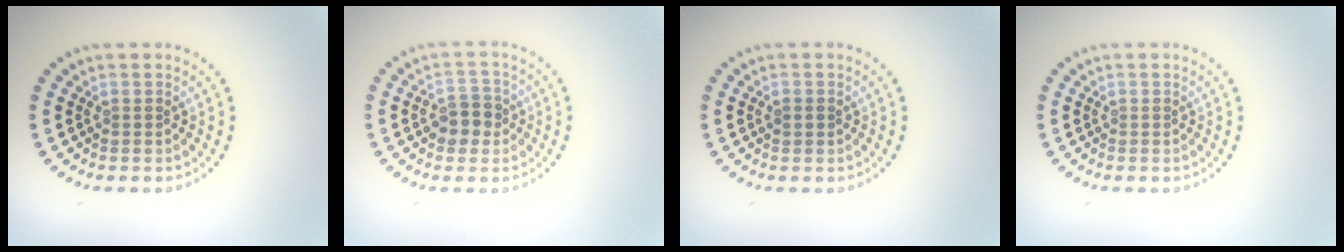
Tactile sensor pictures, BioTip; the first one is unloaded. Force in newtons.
{"total": 2.7, "press": 2.6, "slide": 0.7}
{"total": 1.1, "press": 1.1, "slide": 0.2}
{"total": 0.0}